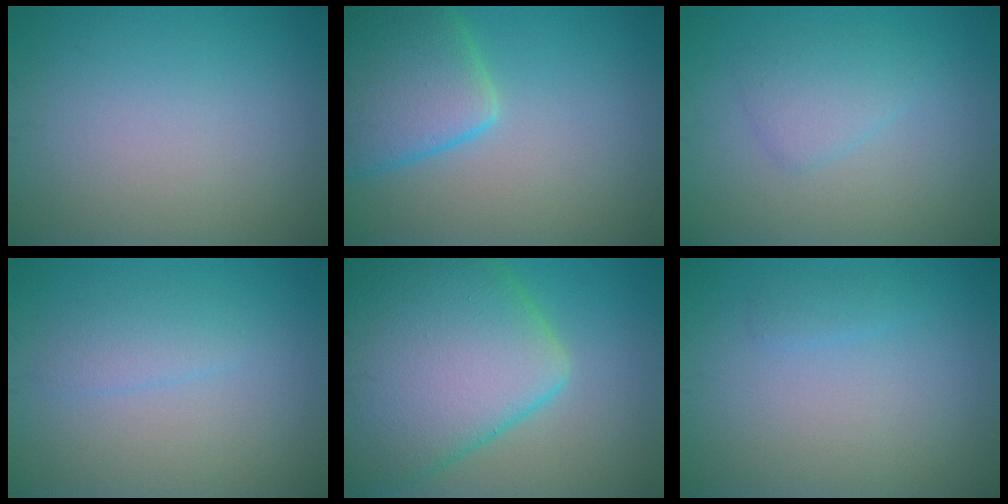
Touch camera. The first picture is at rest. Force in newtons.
{"total": 6.9, "press": 6.9, "slide": 0.5}
{"total": 2.3, "press": 2.3, "slide": 0.1}
{"total": 1.8, "press": 1.8, "slide": 0.0}
{"total": 14.7, "press": 14.7, "slide": 0.5}
{"total": 0.8, "press": 0.8, "slide": 0.0}